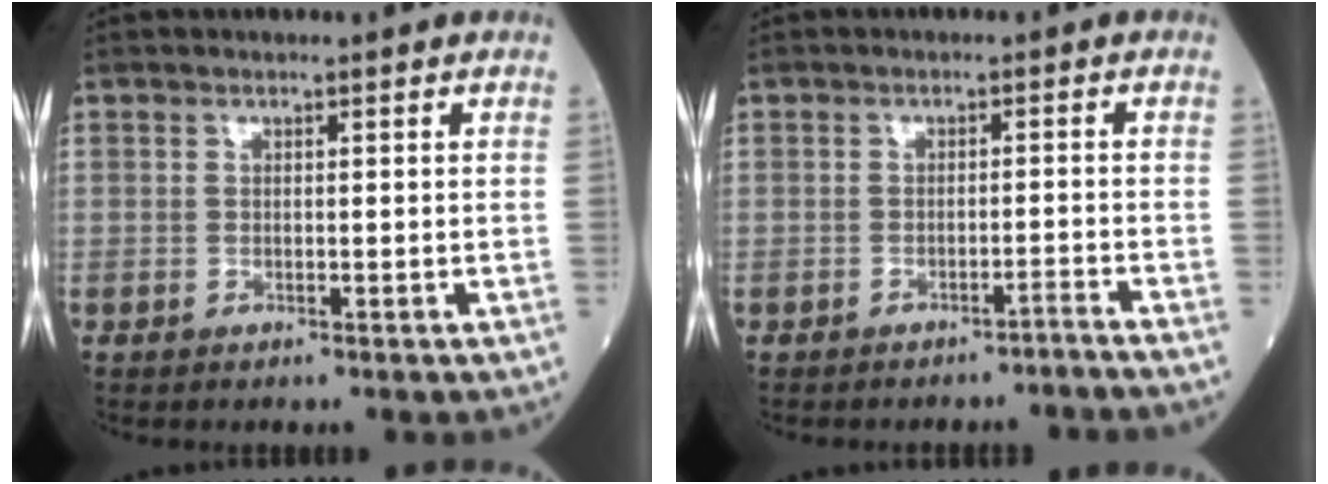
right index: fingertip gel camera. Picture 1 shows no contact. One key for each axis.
{"total": 2.4, "fx": -2.2, "fy": -0.5, "fz": 0.8, "tx": -0.008, "ty": 0.007, "tz": -0.030}